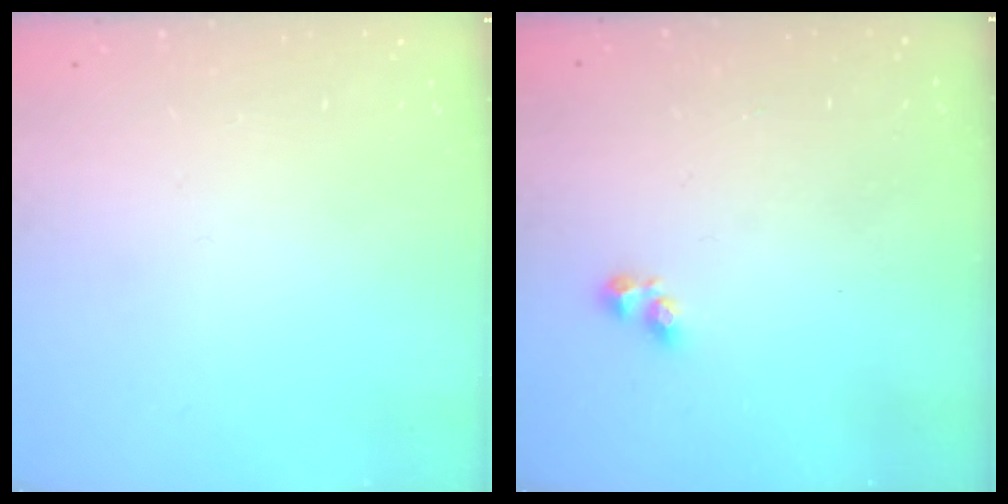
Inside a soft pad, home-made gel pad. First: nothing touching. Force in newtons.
{"total": 2.4, "press": 2.3, "slide": 0.4}